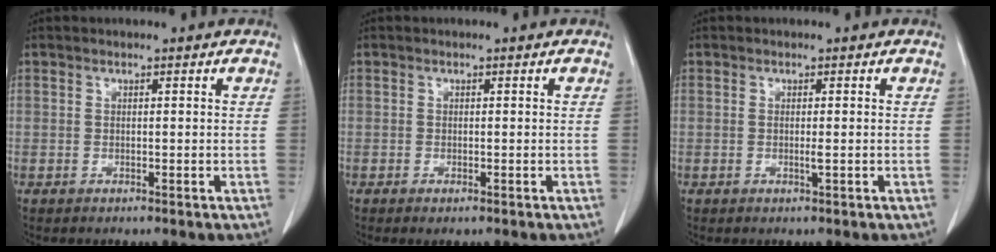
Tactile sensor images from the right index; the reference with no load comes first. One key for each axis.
{"total": 0.9, "fx": -0.6, "fy": 0.2, "fz": 0.7, "tx": -0.011, "ty": -0.003, "tz": -0.007}
{"total": 0.8, "fx": -0.1, "fy": -0.2, "fz": 0.8, "tx": -0.016, "ty": -0.003, "tz": -0.002}